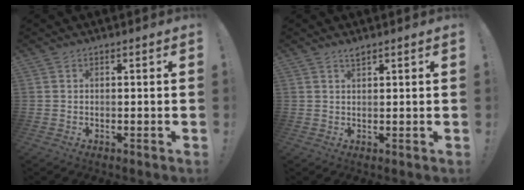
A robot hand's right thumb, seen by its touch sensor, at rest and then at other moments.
{"total": 1.7, "force": [1.5, 0.1, 0.9], "torque": [-0.017, -0.005, 0.026]}